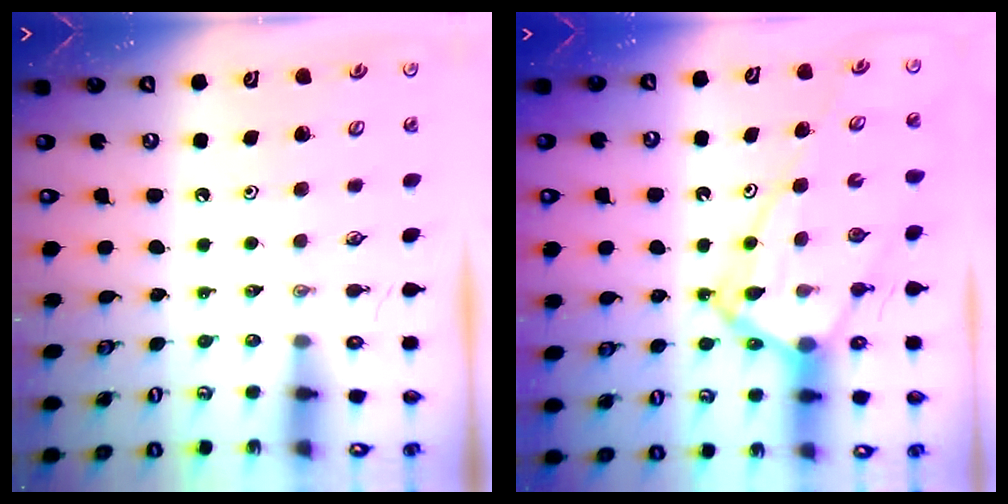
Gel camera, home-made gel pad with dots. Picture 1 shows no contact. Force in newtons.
{"total": 14.9, "press": 14.8, "slide": 1.5}